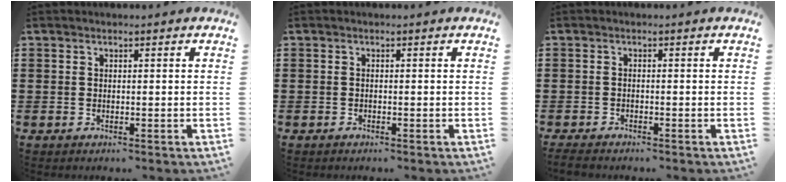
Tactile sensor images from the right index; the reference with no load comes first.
{"total": 0.0}
{"total": 1.1, "force": [-1.1, 0.1, 0.3], "torque": [-0.007, -0.004, -0.020]}